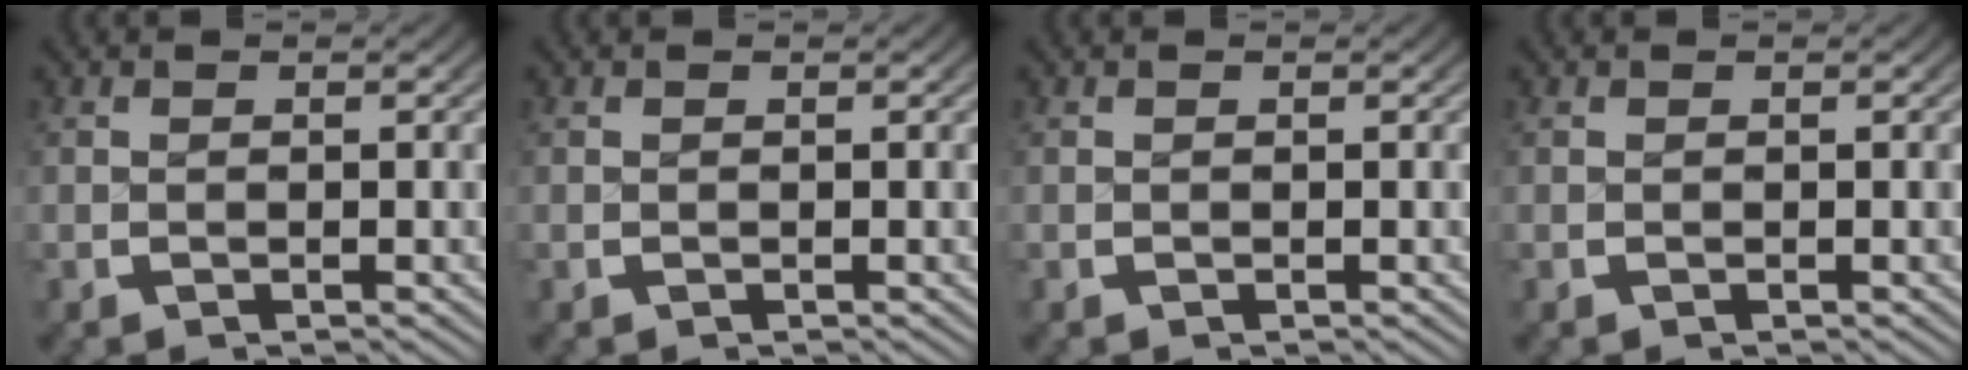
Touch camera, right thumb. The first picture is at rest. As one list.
[{"total": 0.0}, {"total": 0.0}, {"total": 0.0}]